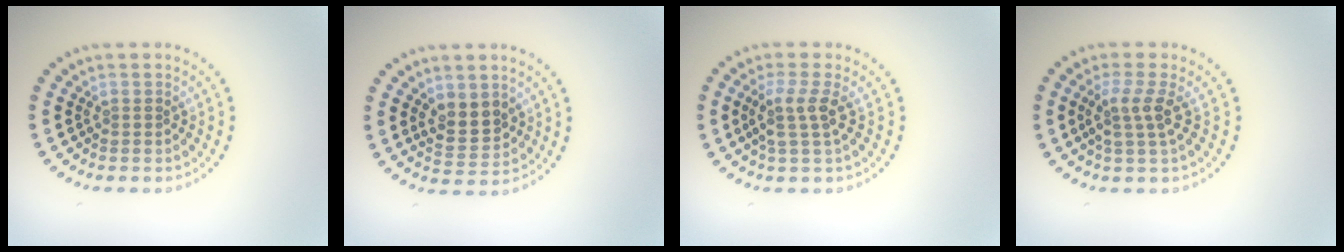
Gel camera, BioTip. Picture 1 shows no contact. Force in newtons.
{"total": 2.8, "press": 2.7, "slide": 0.9}
{"total": 2.6, "press": 2.0, "slide": 1.6}
{"total": 2.6, "press": 2.0, "slide": 1.6}